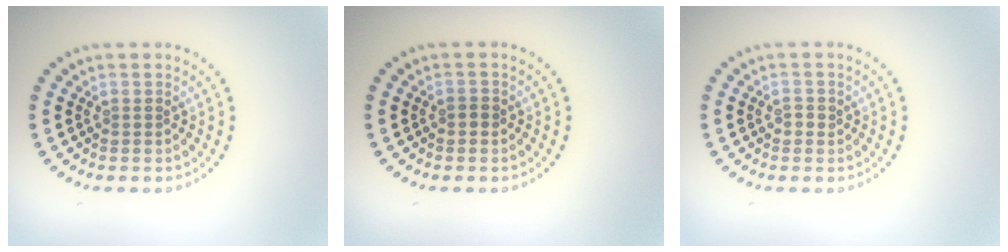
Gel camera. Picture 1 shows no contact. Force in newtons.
{"total": 0.8, "press": 0.7, "slide": 0.2}
{"total": 1.0, "press": 1.0, "slide": 0.3}